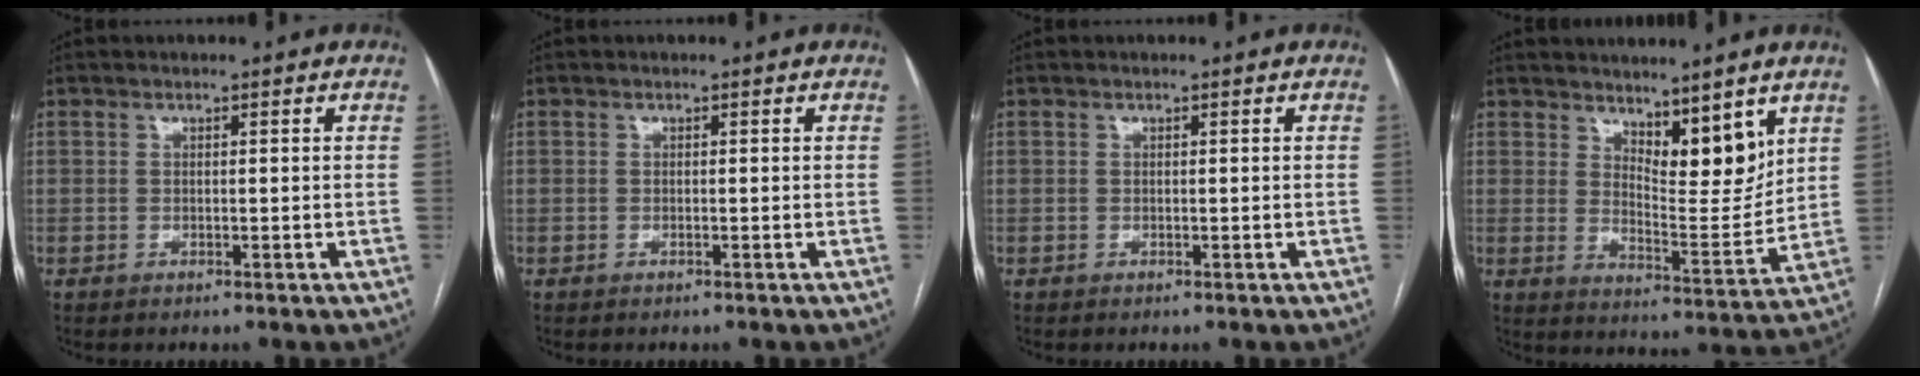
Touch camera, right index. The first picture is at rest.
{"total": 0.0}
{"total": 0.0}
{"total": 9.1, "force": [6.3, 2.8, 6.0], "torque": [-0.096, -0.012, 0.114]}